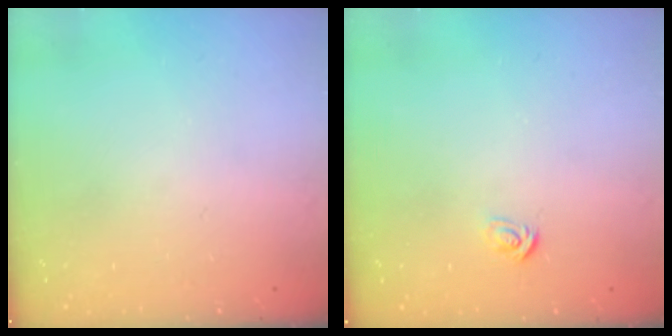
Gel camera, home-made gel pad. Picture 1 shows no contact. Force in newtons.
{"total": 2.6, "press": 2.6, "slide": 0.2}